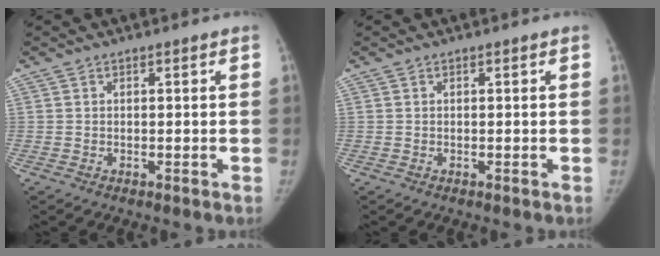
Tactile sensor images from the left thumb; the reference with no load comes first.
{"total": 0.0}